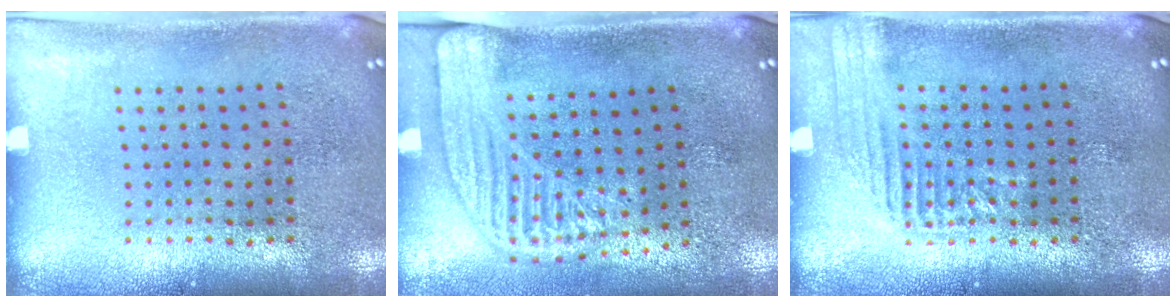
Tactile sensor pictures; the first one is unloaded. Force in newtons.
{"total": 2.2, "press": 1.8, "slide": 1.3}
{"total": 1.7, "press": 1.6, "slide": 0.2}